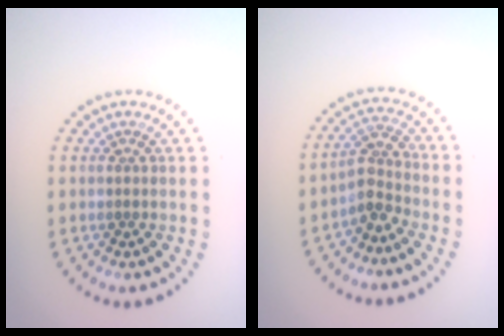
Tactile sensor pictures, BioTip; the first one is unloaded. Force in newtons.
{"total": 2.7, "press": 2.0, "slide": 1.8}